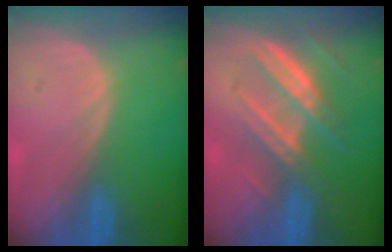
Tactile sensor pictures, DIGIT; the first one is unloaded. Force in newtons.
{"total": 7.9, "press": 7.0, "slide": 3.6}